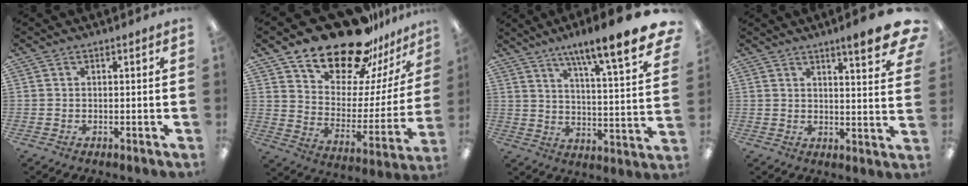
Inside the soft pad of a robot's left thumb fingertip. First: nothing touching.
{"total": 21.7, "force": [17.9, 9.3, 8.1], "torque": [-0.140, -0.122, 0.317]}
{"total": 13.9, "force": [10.4, 1.1, 9.2], "torque": [-0.141, -0.081, 0.157]}
{"total": 9.0, "force": [6.4, 1.4, 6.2], "torque": [-0.074, -0.043, 0.099]}